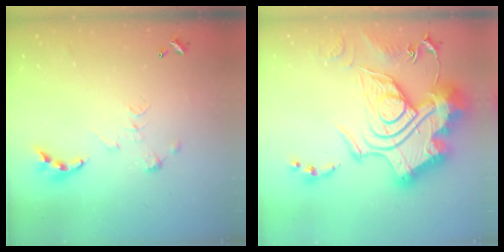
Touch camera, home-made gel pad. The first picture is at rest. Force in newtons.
{"total": 1.1, "press": 1.1, "slide": 0.0}